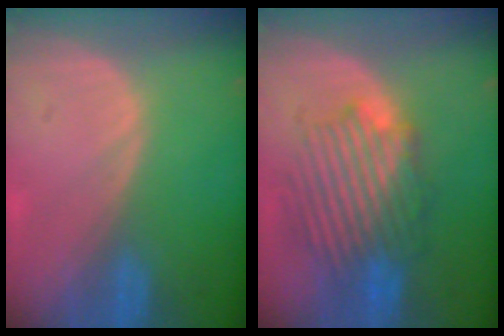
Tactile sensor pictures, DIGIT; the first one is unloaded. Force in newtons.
{"total": 8.9, "press": 8.7, "slide": 1.5}